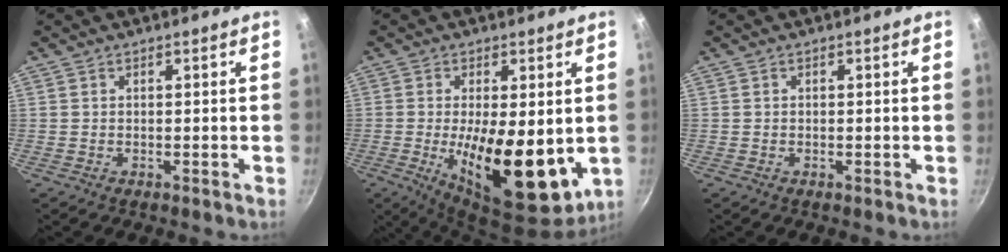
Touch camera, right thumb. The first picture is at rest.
{"total": 18.2, "force": [-2.8, 7.3, 16.5], "torque": [-0.243, -0.036, -0.018]}
{"total": 0.0}